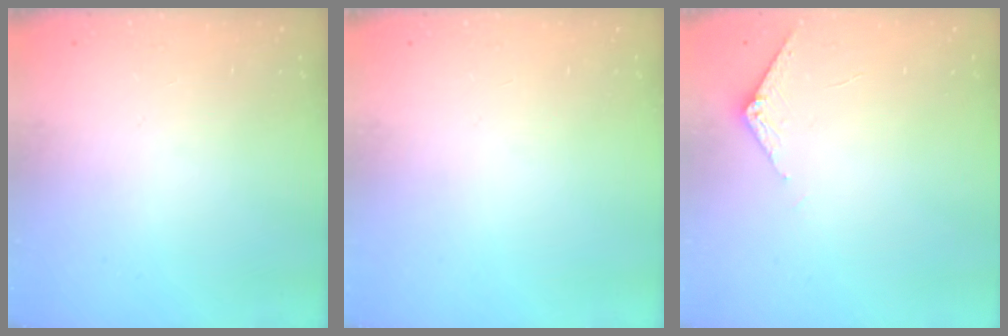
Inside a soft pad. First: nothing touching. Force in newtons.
{"total": 0.0}
{"total": 2.9, "press": 2.9, "slide": 0.3}